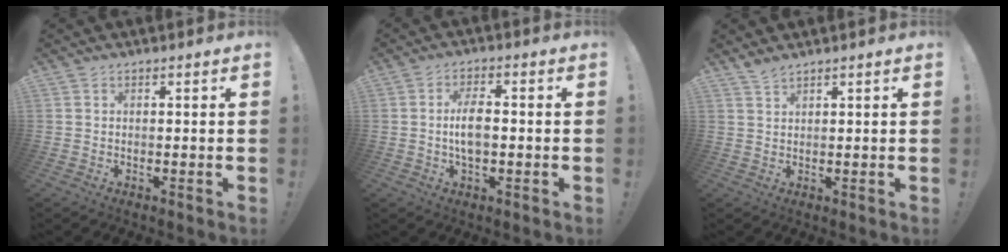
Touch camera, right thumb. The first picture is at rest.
{"total": 6.7, "force": [-0.8, 3.2, 5.9], "torque": [-0.123, 0.005, -0.018]}
{"total": 2.4, "force": [2.1, 0.4, 1.1], "torque": [-0.019, -0.010, 0.038]}